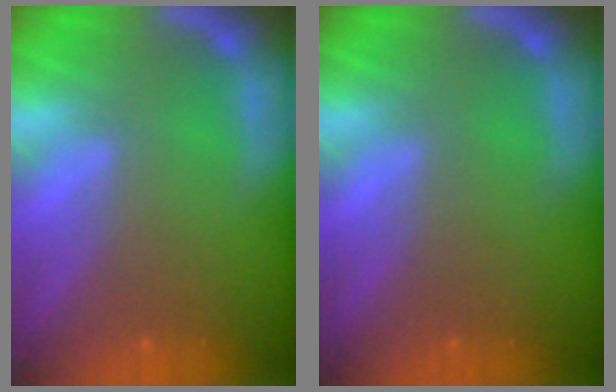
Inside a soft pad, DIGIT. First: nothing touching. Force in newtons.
{"total": 0.0}